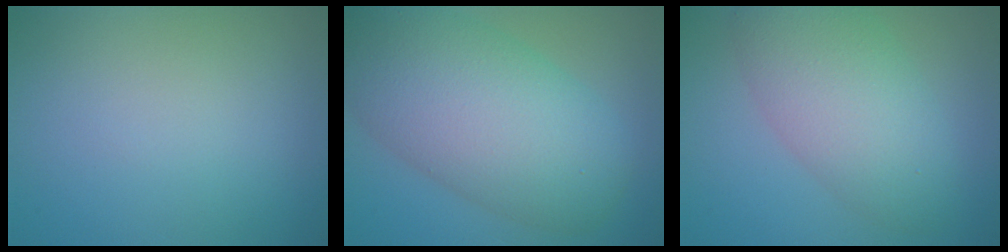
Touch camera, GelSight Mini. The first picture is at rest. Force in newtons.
{"total": 10.4, "press": 10.4, "slide": 0.4}
{"total": 6.5, "press": 6.5, "slide": 0.3}